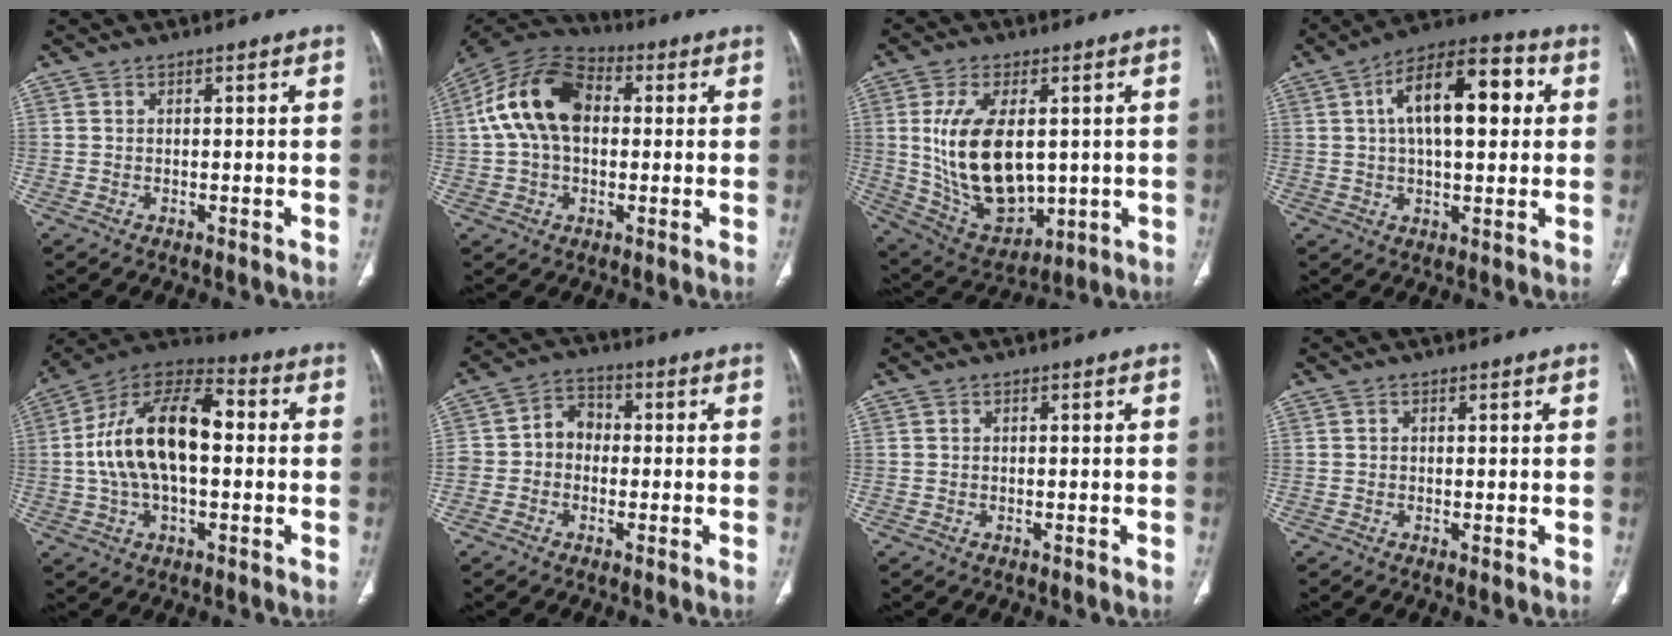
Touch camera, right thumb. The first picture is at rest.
{"total": 15.6, "force": [1.9, 10.2, 11.6], "torque": [-0.214, 0.034, 0.024]}
{"total": 18.1, "force": [1.5, 10.1, 14.9], "torque": [-0.260, -0.015, 0.053]}
{"total": 16.7, "force": [3.7, 7.7, 14.3], "torque": [-0.209, 0.024, 0.052]}
{"total": 18.8, "force": [0.9, 10.0, 16.0], "torque": [-0.285, 0.037, 0.008]}
{"total": 5.8, "force": [-0.8, 5.0, 2.9], "torque": [-0.025, 0.024, -0.027]}
{"total": 0.0}
{"total": 0.5, "force": [0.0, 0.1, 0.5], "torque": [-0.015, -0.004, -0.001]}